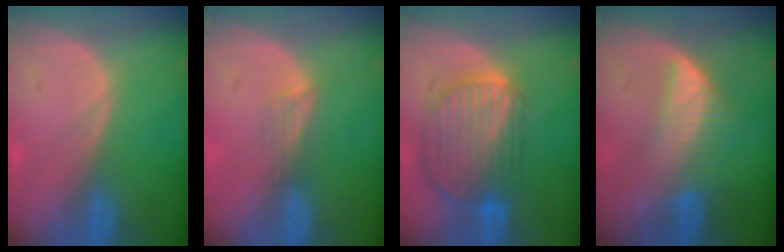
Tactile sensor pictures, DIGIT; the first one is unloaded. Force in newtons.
{"total": 2.0, "press": 1.6, "slide": 1.3}
{"total": 10.0, "press": 8.5, "slide": 5.2}
{"total": 6.7, "press": 5.9, "slide": 3.2}